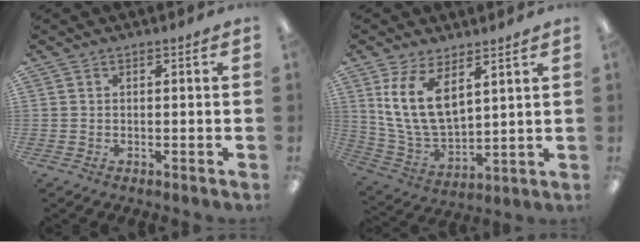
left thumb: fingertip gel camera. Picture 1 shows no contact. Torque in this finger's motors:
{"motor_torque": [1.61, 1.47, 1.77, -1.00, 0.44]}